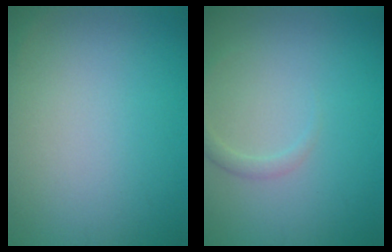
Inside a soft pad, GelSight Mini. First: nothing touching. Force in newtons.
{"total": 1.2, "press": 1.2, "slide": 0.1}